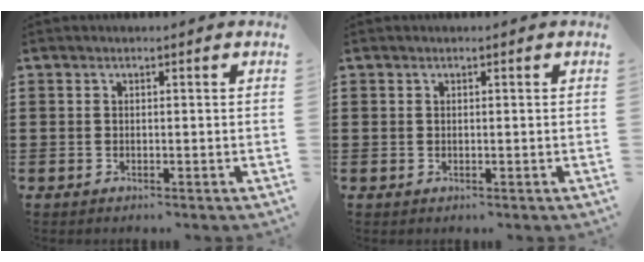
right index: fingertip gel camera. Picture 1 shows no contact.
{"total": 0.0}